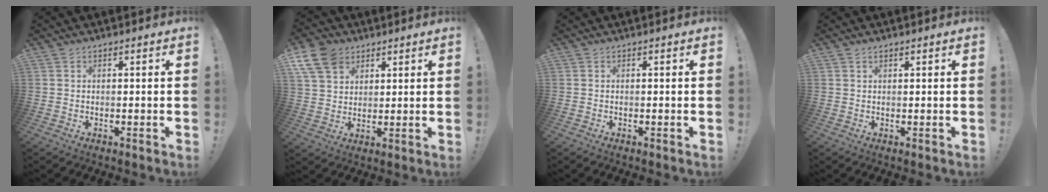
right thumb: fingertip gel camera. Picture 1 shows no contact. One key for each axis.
{"total": 11.0, "fx": 6.2, "fy": 7.6, "fz": 4.9, "tx": -0.094, "ty": -0.025, "tz": 0.122}
{"total": 0.0}
{"total": 0.6, "fx": 0.5, "fy": 0.1, "fz": 0.3, "tx": 0.002, "ty": -0.004, "tz": 0.009}